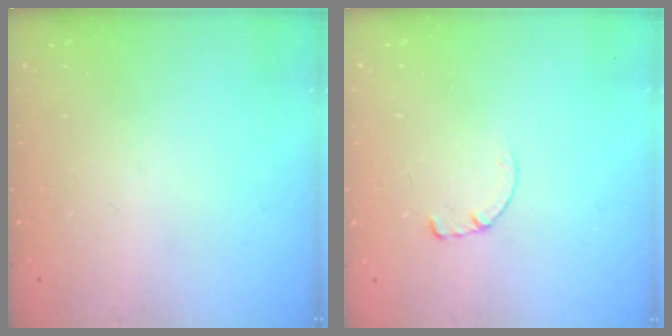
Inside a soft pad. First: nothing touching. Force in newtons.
{"total": 0.7, "press": 0.6, "slide": 0.2}